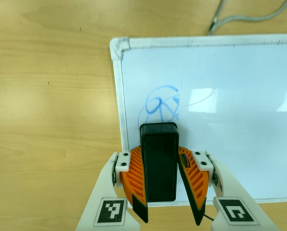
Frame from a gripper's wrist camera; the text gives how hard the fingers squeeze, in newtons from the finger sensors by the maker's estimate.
{"total": 9.5, "left": 10.6, "right": 8.4}